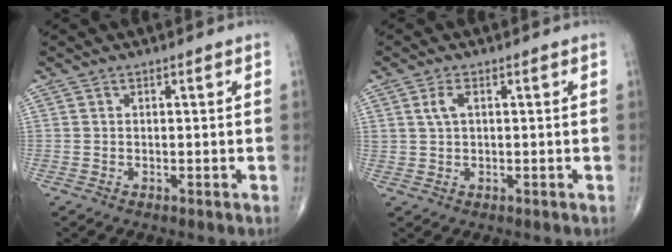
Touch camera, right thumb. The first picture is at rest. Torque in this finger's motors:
{"motor_torque": [0.22, -0.21, 0.28, 0.33, 0.03]}